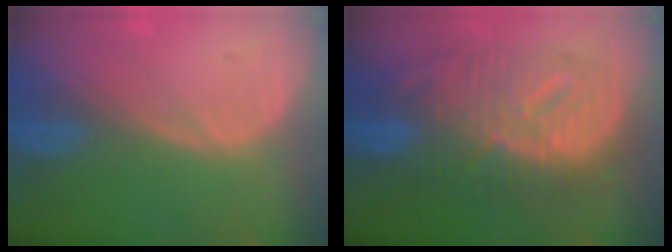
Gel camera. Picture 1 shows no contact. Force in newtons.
{"total": 12.5, "press": 12.4, "slide": 1.1}